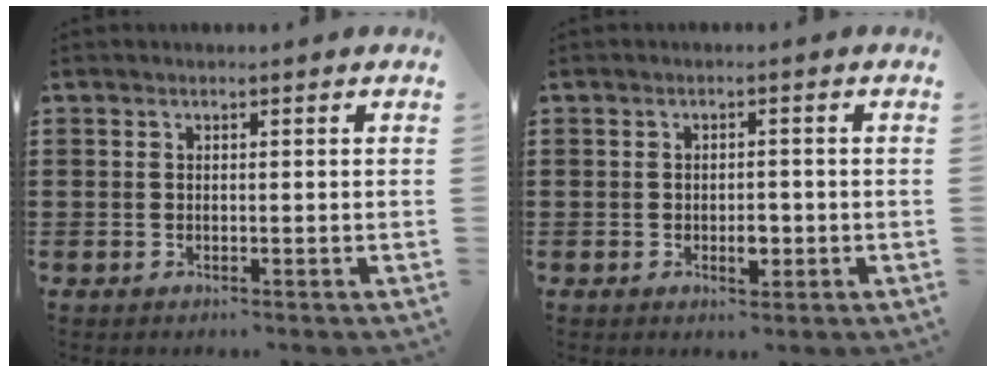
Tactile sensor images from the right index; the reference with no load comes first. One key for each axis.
{"total": 2.8, "fx": -0.7, "fy": 1.4, "fz": 2.4, "tx": -0.043, "ty": 0.002, "tz": -0.012}